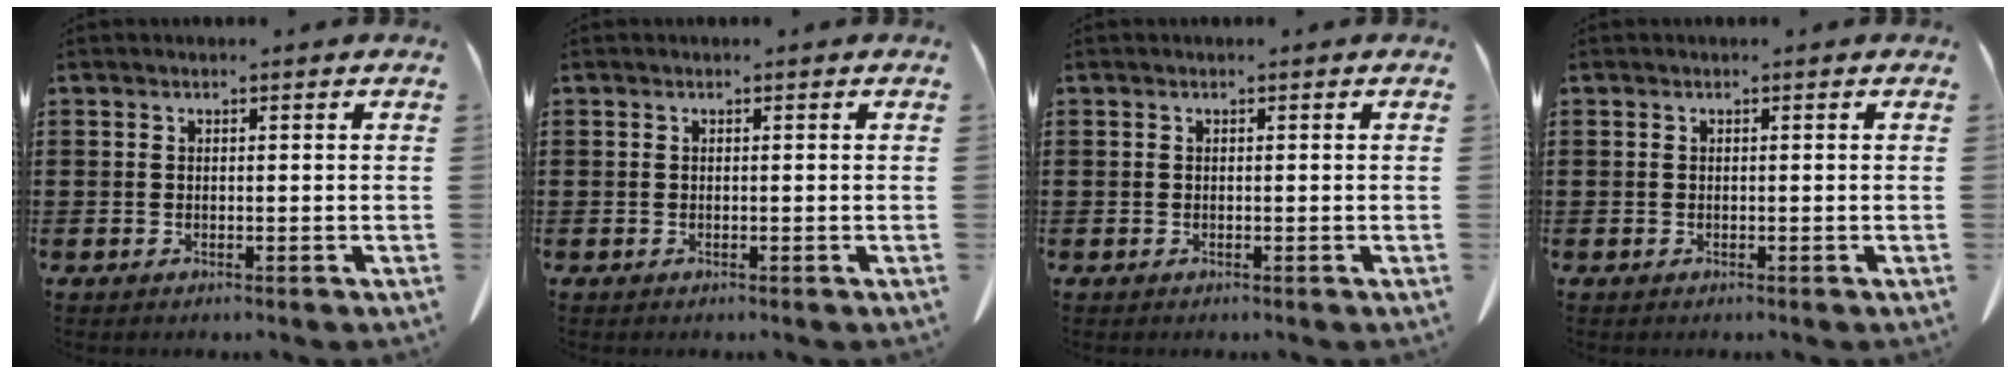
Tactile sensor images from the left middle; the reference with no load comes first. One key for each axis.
{"total": 0.0}
{"total": 0.0}
{"total": 0.0}